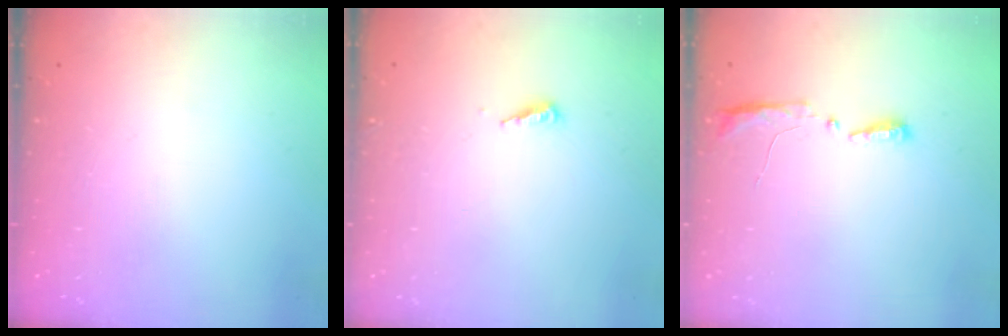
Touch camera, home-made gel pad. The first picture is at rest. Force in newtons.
{"total": 3.1, "press": 3.1, "slide": 0.2}
{"total": 8.2, "press": 5.2, "slide": 6.2}